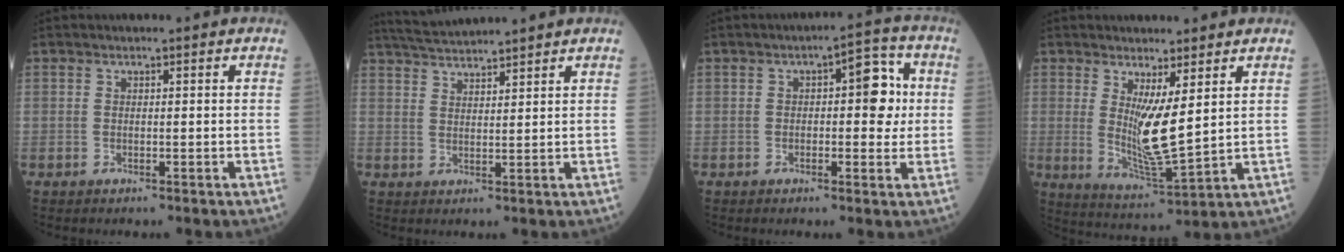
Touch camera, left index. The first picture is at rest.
{"total": 6.3, "force": [6.0, -0.7, 1.8], "torque": [-0.041, 0.028, 0.111]}
{"total": 6.4, "force": [0.7, 2.6, 5.8], "torque": [-0.071, 0.019, 0.002]}
{"total": 7.7, "force": [1.9, 0.7, 7.4], "torque": [-0.149, -0.033, 0.041]}